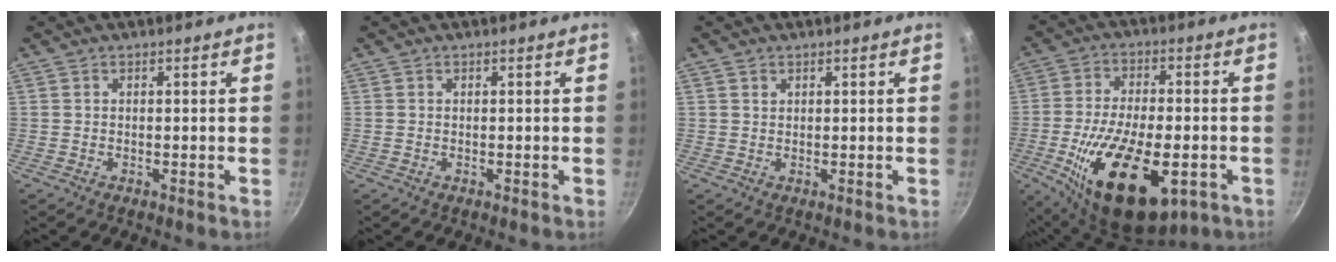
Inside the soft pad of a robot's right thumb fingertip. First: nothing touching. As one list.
[{"total": 0.0}, {"total": 0.8, "force": [0.5, 0.6, 0.2], "torque": [-0.004, 0.000, 0.009]}, {"total": 21.3, "force": [-6.9, 10.3, 17.3], "torque": [-0.287, 0.010, -0.104]}]